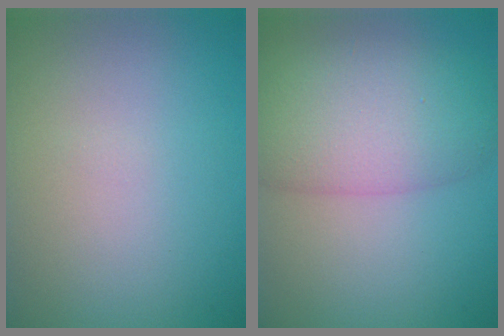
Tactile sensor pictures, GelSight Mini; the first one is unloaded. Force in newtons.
{"total": 7.6, "press": 7.6, "slide": 0.2}